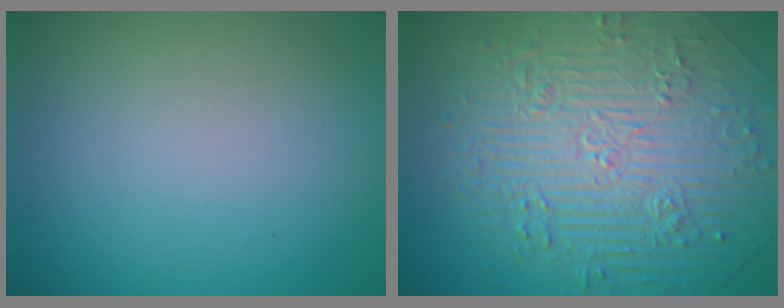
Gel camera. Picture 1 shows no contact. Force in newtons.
{"total": 10.9, "press": 7.2, "slide": 8.3}